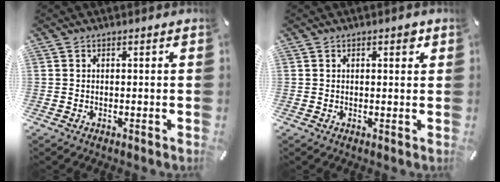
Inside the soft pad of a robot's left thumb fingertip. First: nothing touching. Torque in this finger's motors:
{"motor_torque": [0.11, -0.27, -0.01, 0.16, -0.04]}